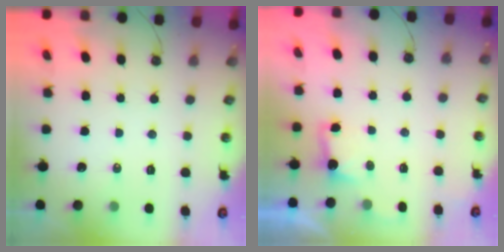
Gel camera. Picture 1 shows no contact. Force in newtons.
{"total": 1.4, "press": 1.0, "slide": 0.9}